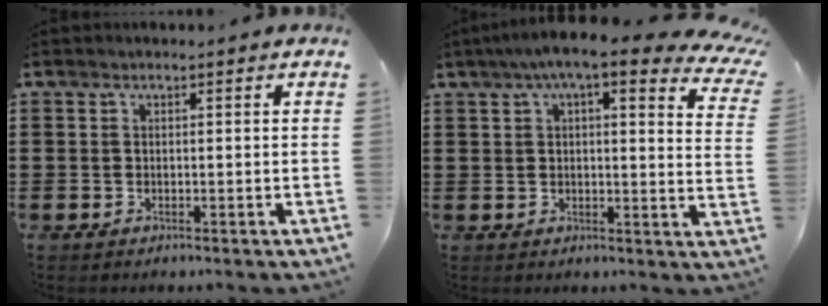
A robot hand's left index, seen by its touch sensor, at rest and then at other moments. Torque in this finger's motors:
{"motor_torque": [2.14, 0.00, 1.05, 0.21]}